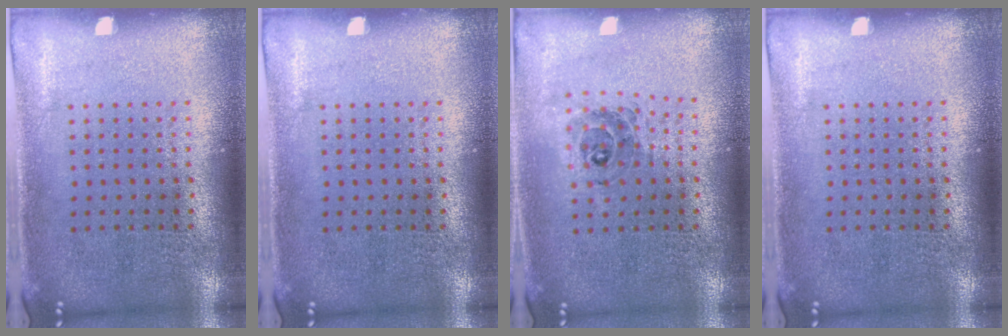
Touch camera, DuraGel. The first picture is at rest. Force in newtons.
{"total": 0.0}
{"total": 0.5, "press": 0.5, "slide": 0.2}
{"total": 0.0}